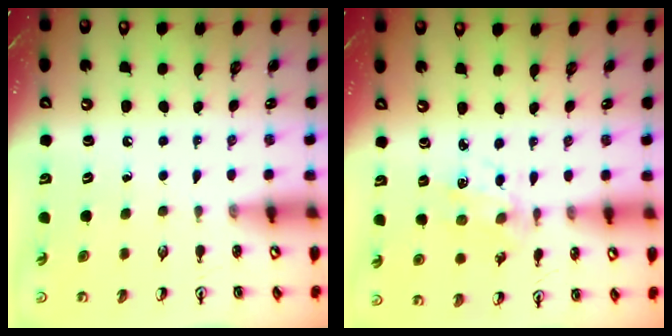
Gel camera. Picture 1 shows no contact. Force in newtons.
{"total": 2.5, "press": 2.5, "slide": 0.5}